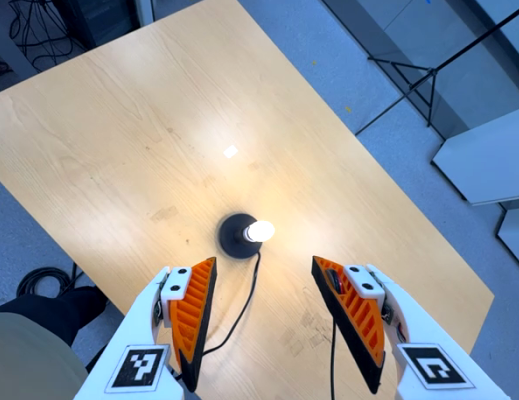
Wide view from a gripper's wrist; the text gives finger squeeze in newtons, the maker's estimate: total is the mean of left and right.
{"total": 0.0}